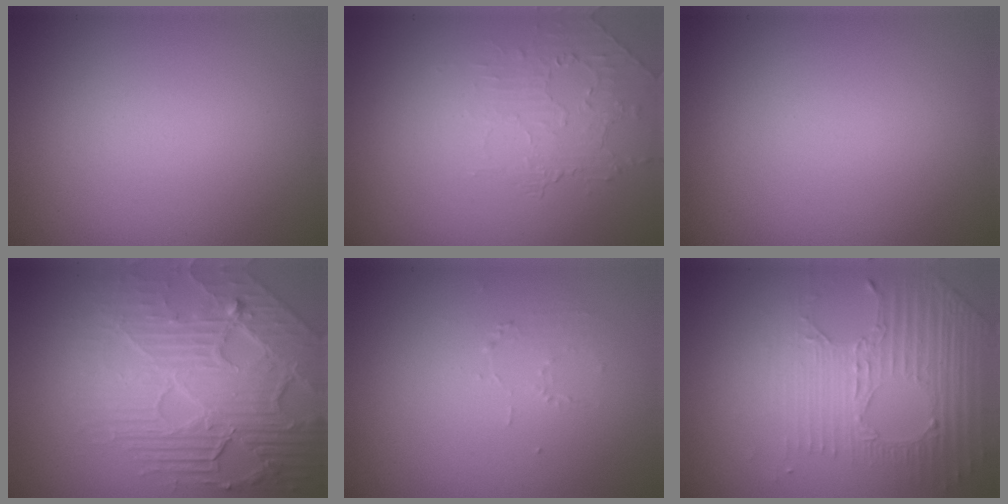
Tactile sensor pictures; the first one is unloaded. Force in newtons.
{"total": 2.0, "press": 0.6, "slide": 1.9}
{"total": 0.0}
{"total": 8.4, "press": 5.7, "slide": 6.1}
{"total": 0.7, "press": 0.4, "slide": 0.6}
{"total": 4.9, "press": 3.2, "slide": 3.7}